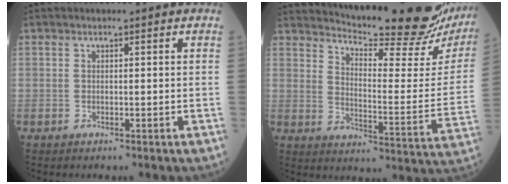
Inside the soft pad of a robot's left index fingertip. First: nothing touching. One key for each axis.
{"total": 26.4, "fx": 23.9, "fy": 3.3, "fz": 10.9, "tx": -0.172, "ty": -0.089, "tz": 0.297}